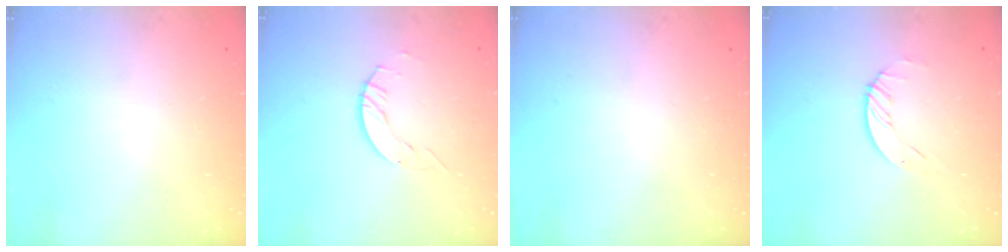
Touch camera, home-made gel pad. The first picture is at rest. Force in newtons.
{"total": 2.1, "press": 2.1, "slide": 0.3}
{"total": 0.0}
{"total": 1.9, "press": 1.9, "slide": 0.2}